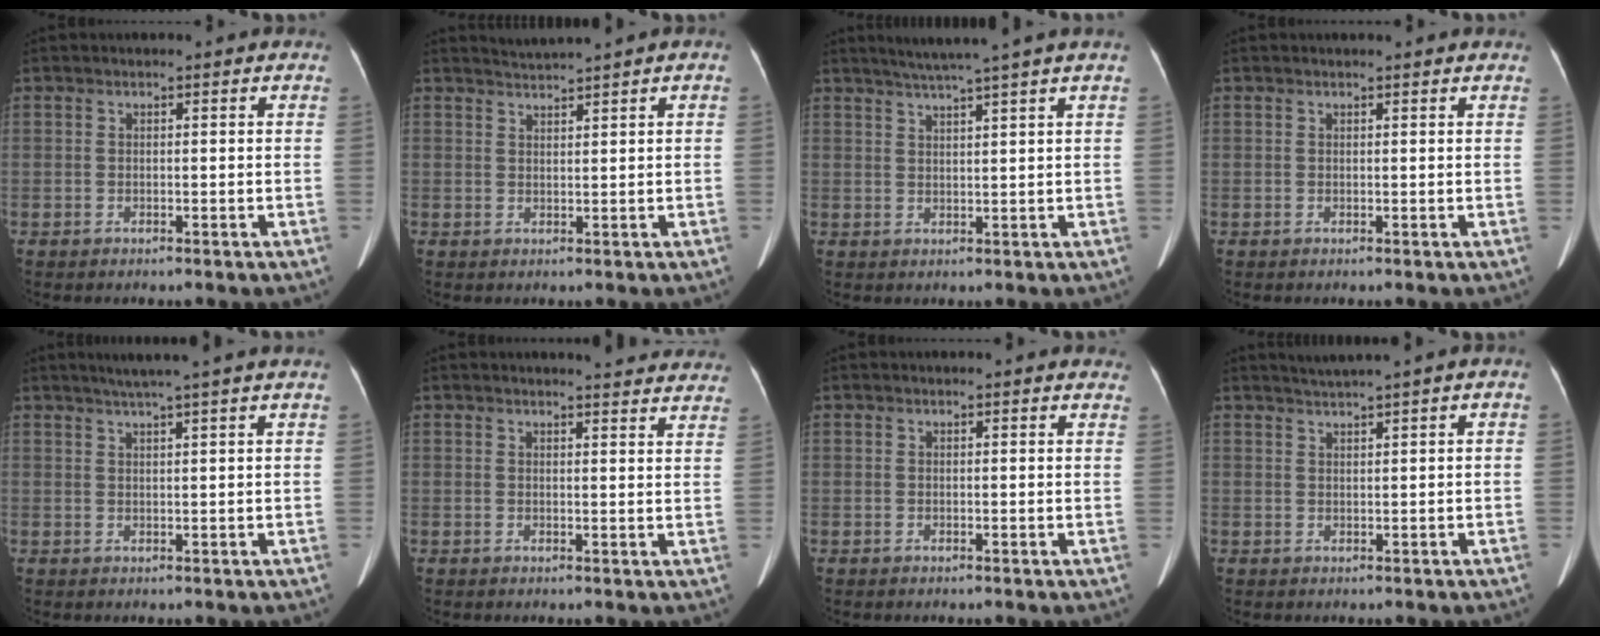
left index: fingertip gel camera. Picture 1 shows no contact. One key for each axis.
{"total": 1.5, "fx": 1.5, "fy": -0.5, "fz": -0.2, "tx": 0.004, "ty": 0.006, "tz": 0.033}
{"total": 6.2, "fx": 5.0, "fy": -1.5, "fz": 3.3, "tx": -0.051, "ty": 0.011, "tz": 0.078}
{"total": 2.3, "fx": 2.2, "fy": 0.1, "fz": 0.7, "tx": -0.013, "ty": 0.012, "tz": 0.021}
{"total": 5.5, "fx": 4.3, "fy": -1.4, "fz": 3.2, "tx": -0.047, "ty": 0.014, "tz": 0.065}
{"total": 10.7, "fx": 10.3, "fy": 1.0, "fz": 2.5, "tx": -0.013, "ty": -0.028, "tz": 0.094}
{"total": 5.1, "fx": 4.7, "fy": 1.1, "fz": 1.5, "tx": -0.013, "ty": -0.001, "tz": 0.033}
{"total": 1.7, "fx": 1.5, "fy": -0.4, "fz": 0.7, "tx": -0.011, "ty": 0.009, "tz": 0.032}